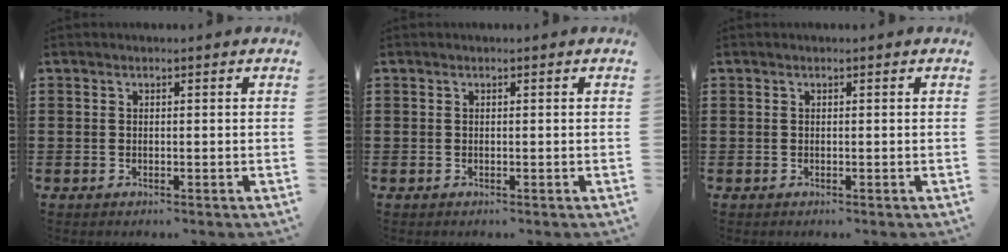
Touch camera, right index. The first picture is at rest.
{"total": 0.0}
{"total": 0.0}